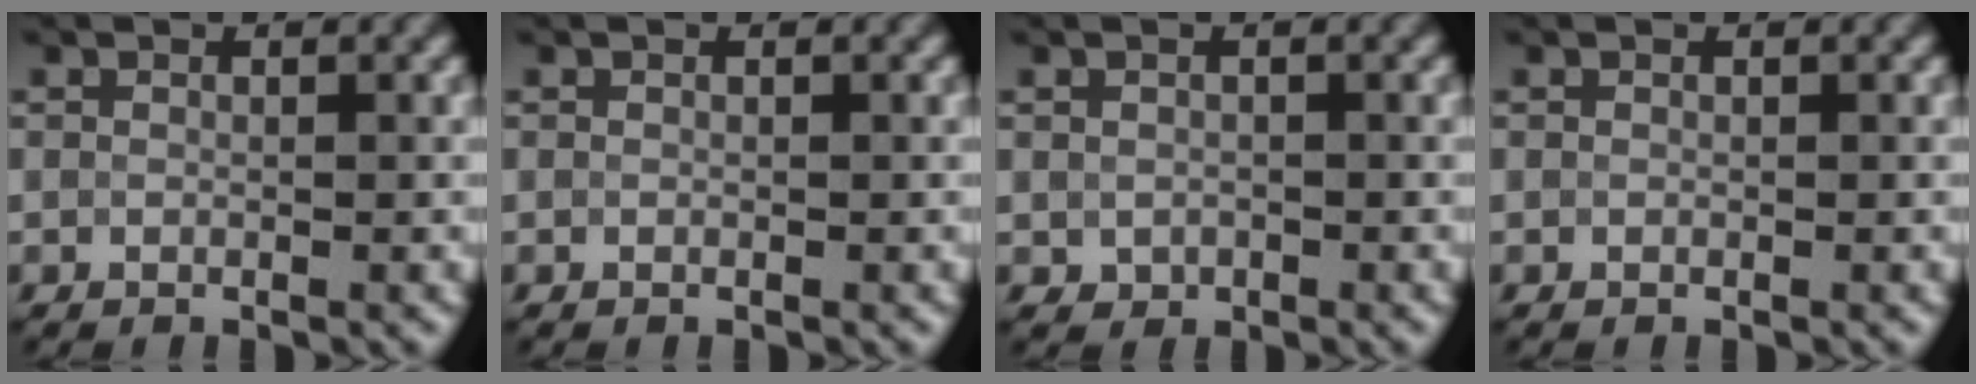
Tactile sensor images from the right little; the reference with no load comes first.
{"total": 0.0}
{"total": 0.8, "force": [-0.1, 0.7, 0.4], "torque": [-0.005, -0.005, -0.001]}
{"total": 0.0}